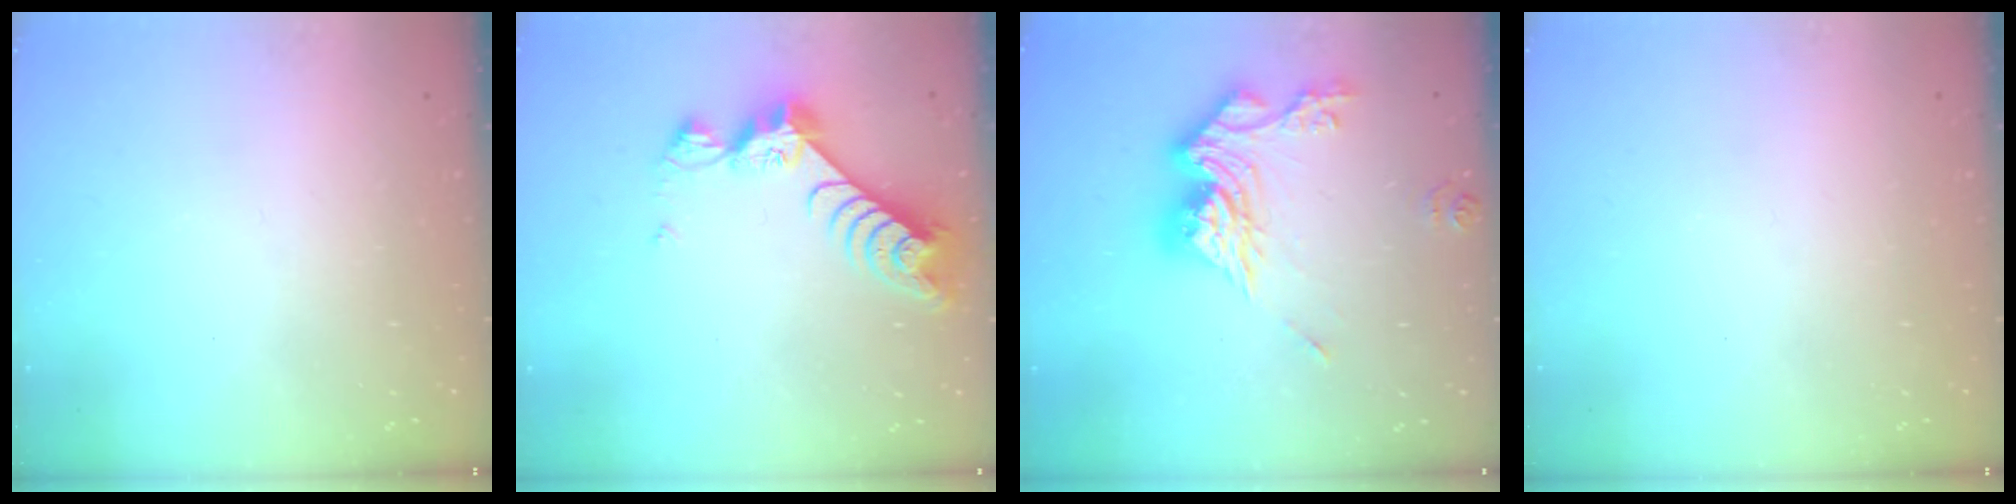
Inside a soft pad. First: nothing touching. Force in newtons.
{"total": 9.4, "press": 9.4, "slide": 0.9}
{"total": 16.4, "press": 16.3, "slide": 1.9}
{"total": 0.0}